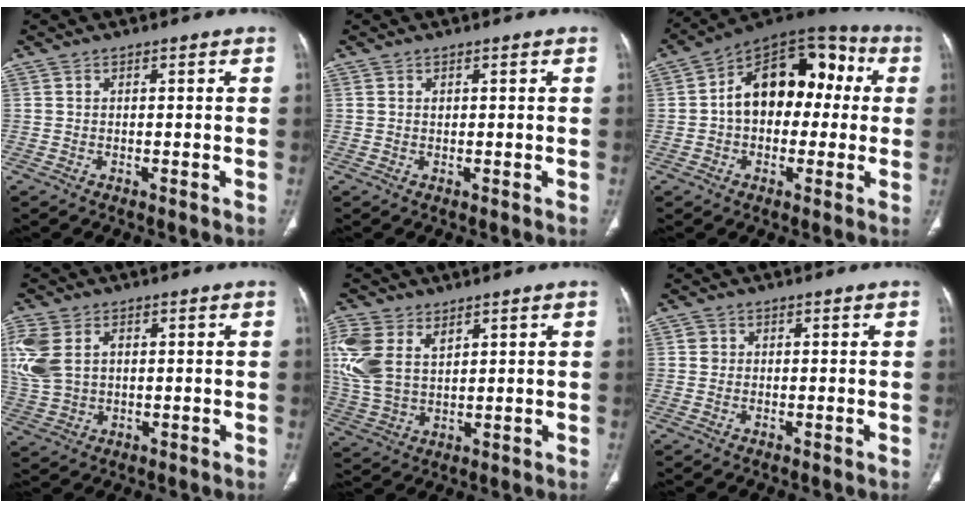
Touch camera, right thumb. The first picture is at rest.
{"total": 0.5, "force": [0.3, 0.4, 0.3], "torque": [-0.004, 0.002, 0.006]}
{"total": 17.6, "force": [1.6, 11.5, 13.2], "torque": [-0.154, 0.053, 0.014]}
{"total": 10.5, "force": [2.4, 7.3, 7.1], "torque": [-0.172, 0.008, 0.056]}
{"total": 12.5, "force": [5.1, 7.8, 8.2], "torque": [-0.192, -0.009, 0.114]}
{"total": 1.3, "force": [0.2, 1.2, 0.2], "torque": [0.003, 0.002, 0.003]}